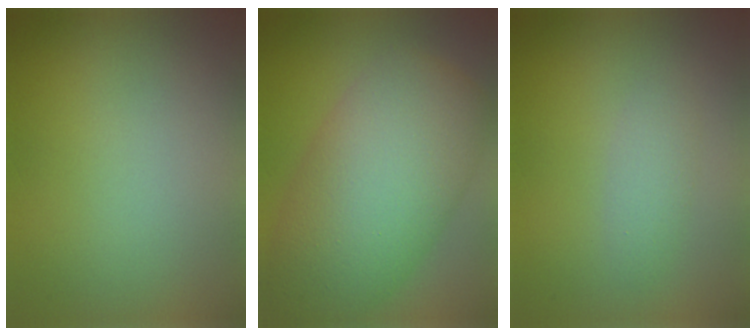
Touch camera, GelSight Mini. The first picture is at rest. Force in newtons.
{"total": 10.7, "press": 10.7, "slide": 0.3}
{"total": 1.4, "press": 1.4, "slide": 0.1}